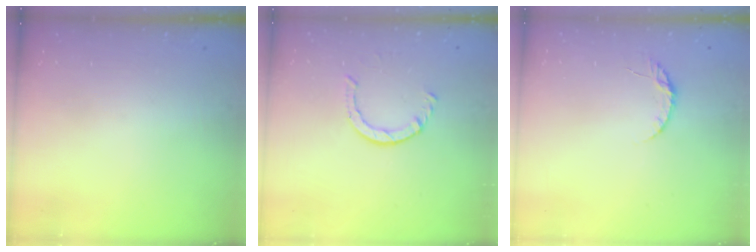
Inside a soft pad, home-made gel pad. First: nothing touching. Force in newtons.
{"total": 2.9, "press": 2.9, "slide": 0.4}
{"total": 5.1, "press": 5.0, "slide": 0.7}